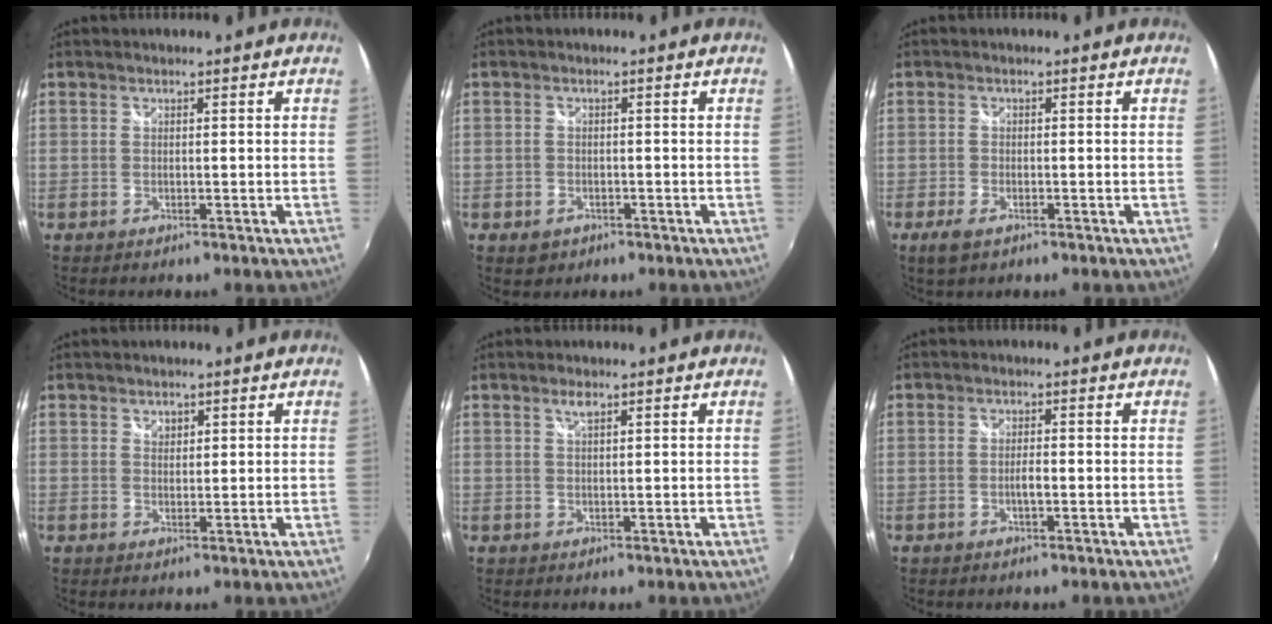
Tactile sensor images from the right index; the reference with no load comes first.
{"total": 2.5, "force": [-1.4, 1.6, 1.3], "torque": [-0.026, -0.002, -0.020]}
{"total": 3.2, "force": [-1.9, 1.3, 2.2], "torque": [-0.052, -0.007, -0.036]}
{"total": 1.3, "force": [0.8, 1.0, 0.3], "torque": [-0.001, 0.003, 0.012]}
{"total": 1.5, "force": [0.9, 0.0, 1.2], "torque": [-0.022, 0.003, 0.016]}
{"total": 1.7, "force": [-0.6, 0.3, 1.6], "torque": [-0.031, 0.001, -0.012]}